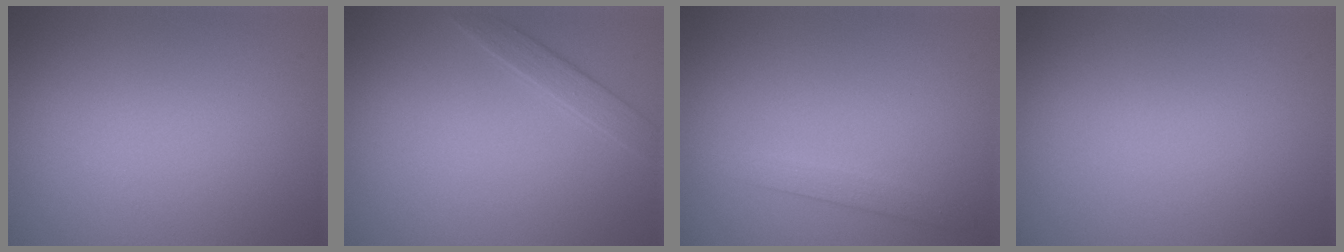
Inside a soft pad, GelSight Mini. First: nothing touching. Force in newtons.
{"total": 1.4, "press": 1.4, "slide": 0.1}
{"total": 1.6, "press": 1.6, "slide": 0.0}
{"total": 0.0}